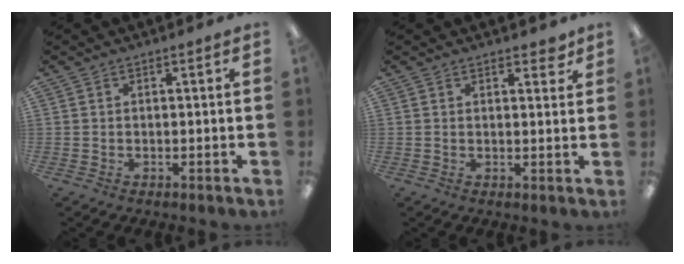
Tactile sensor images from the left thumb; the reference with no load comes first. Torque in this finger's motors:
{"motor_torque": [-0.29, -0.23, -0.49, 0.18, 0.04]}